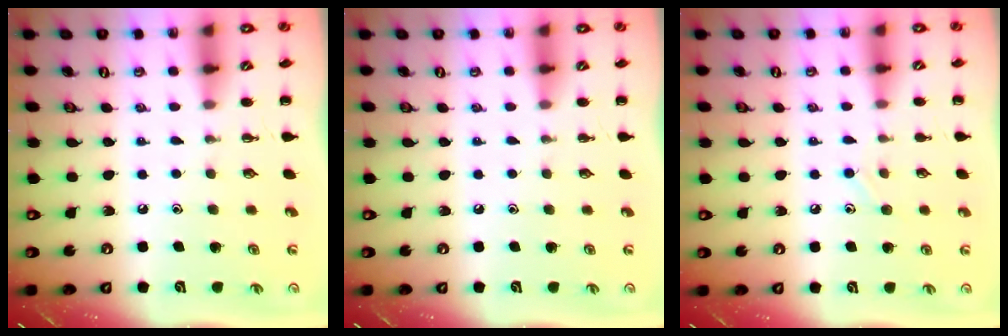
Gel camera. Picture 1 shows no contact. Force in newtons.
{"total": 0.0}
{"total": 7.6, "press": 7.2, "slide": 2.6}